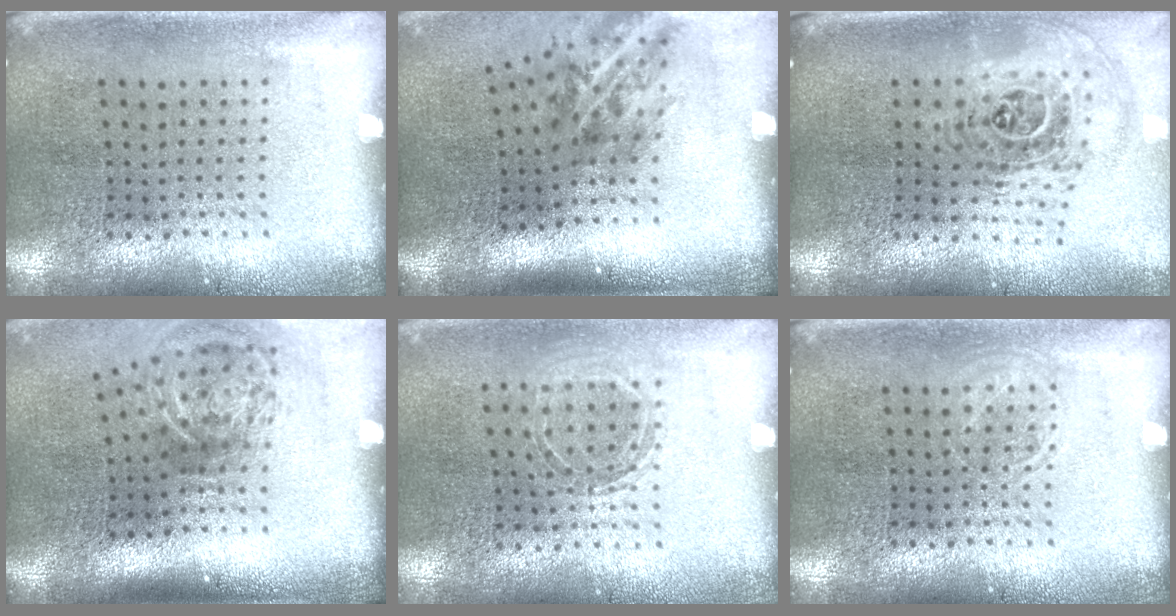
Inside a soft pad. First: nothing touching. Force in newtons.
{"total": 1.8, "press": 1.2, "slide": 1.4}
{"total": 1.5, "press": 1.3, "slide": 0.8}
{"total": 2.1, "press": 1.3, "slide": 1.7}
{"total": 1.1, "press": 1.0, "slide": 0.3}
{"total": 1.0, "press": 1.0, "slide": 0.1}